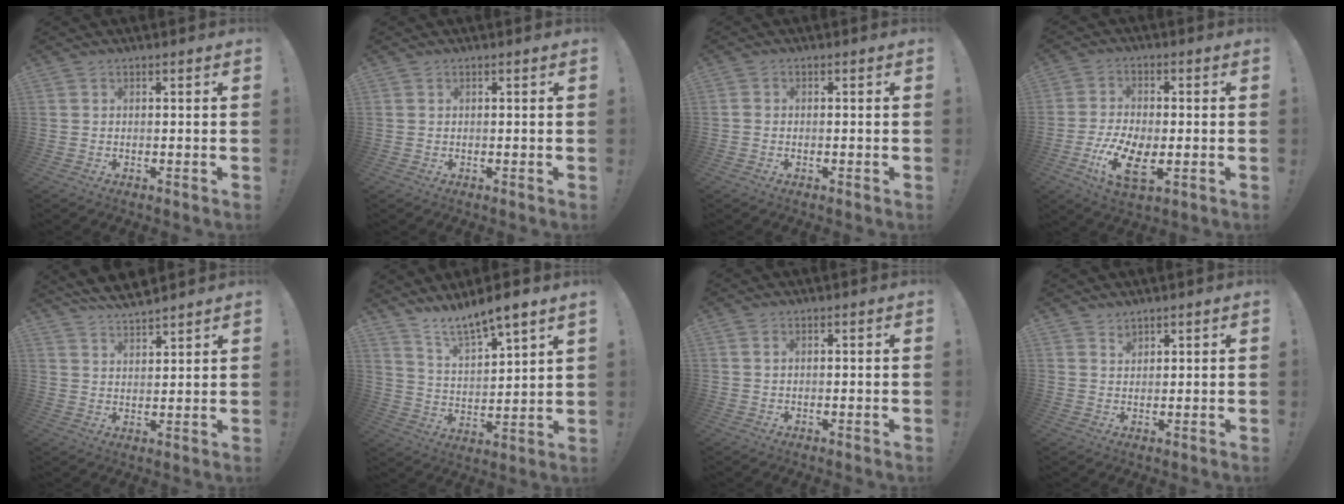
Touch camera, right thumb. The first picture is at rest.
{"total": 0.0}
{"total": 0.7, "force": [-0.5, 0.3, 0.4], "torque": [-0.006, 0.001, -0.008]}
{"total": 12.5, "force": [-3.9, 6.1, 10.2], "torque": [-0.207, 0.000, -0.073]}
{"total": 7.2, "force": [6.5, 1.7, 2.5], "torque": [-0.050, -0.040, 0.121]}
{"total": 8.6, "force": [8.1, 0.7, 2.8], "torque": [-0.055, -0.075, 0.142]}
{"total": 0.8, "force": [0.3, 0.4, 0.6], "torque": [-0.015, 0.001, 0.006]}
{"total": 2.0, "force": [1.7, 1.0, 0.3], "torque": [0.007, -0.017, 0.030]}